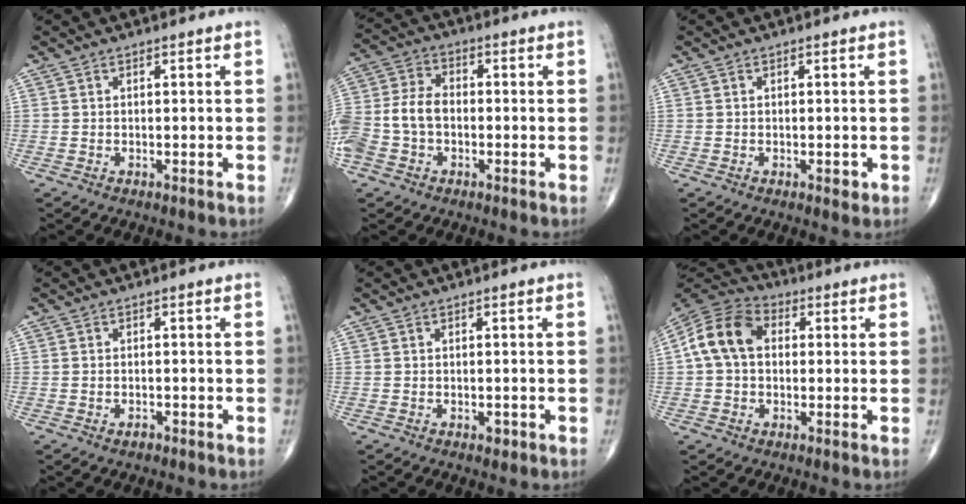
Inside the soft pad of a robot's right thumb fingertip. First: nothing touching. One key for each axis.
{"total": 10.9, "fx": -2.3, "fy": 7.7, "fz": 7.4, "tx": -0.160, "ty": 0.031, "tz": -0.052}
{"total": 1.4, "fx": -0.4, "fy": 0.7, "fz": 1.1, "tx": -0.012, "ty": -0.002, "tz": -0.004}
{"total": 1.1, "fx": -0.7, "fy": 0.7, "fz": 0.6, "tx": -0.012, "ty": 0.004, "tz": -0.010}
{"total": 1.2, "fx": -0.5, "fy": 0.7, "fz": 0.8, "tx": -0.010, "ty": -0.001, "tz": -0.006}
{"total": 11.2, "fx": 1.3, "fy": 8.2, "fz": 7.6, "tx": -0.140, "ty": 0.032, "tz": 0.012}